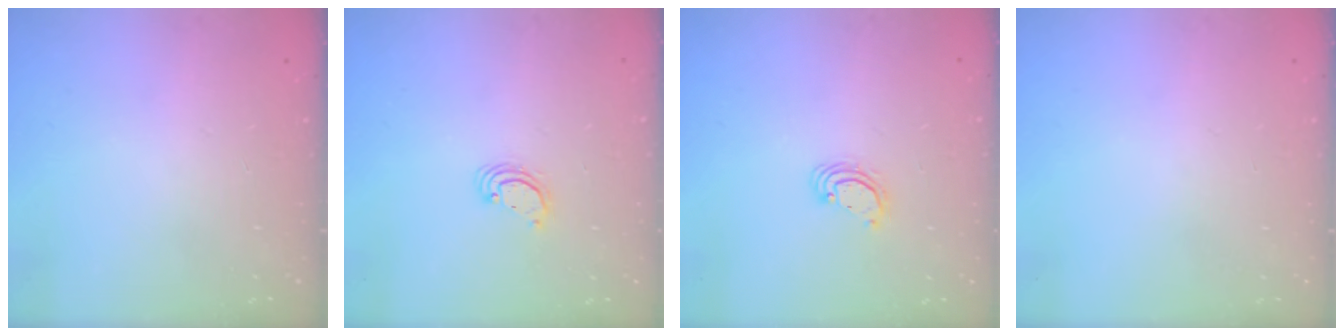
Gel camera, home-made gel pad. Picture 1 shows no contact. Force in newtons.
{"total": 2.8, "press": 2.8, "slide": 0.2}
{"total": 3.1, "press": 3.1, "slide": 0.1}
{"total": 0.0}